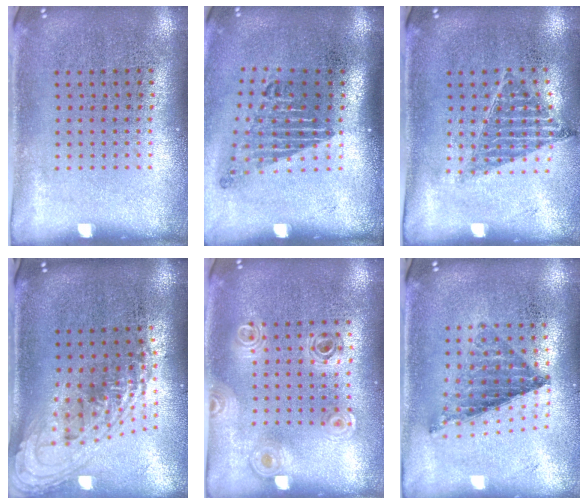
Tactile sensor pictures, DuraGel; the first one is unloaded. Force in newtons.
{"total": 1.8, "press": 1.3, "slide": 1.3}
{"total": 0.9, "press": 0.9, "slide": 0.1}
{"total": 2.2, "press": 1.6, "slide": 1.5}
{"total": 0.9, "press": 0.9, "slide": 0.2}
{"total": 0.7, "press": 0.7, "slide": 0.0}